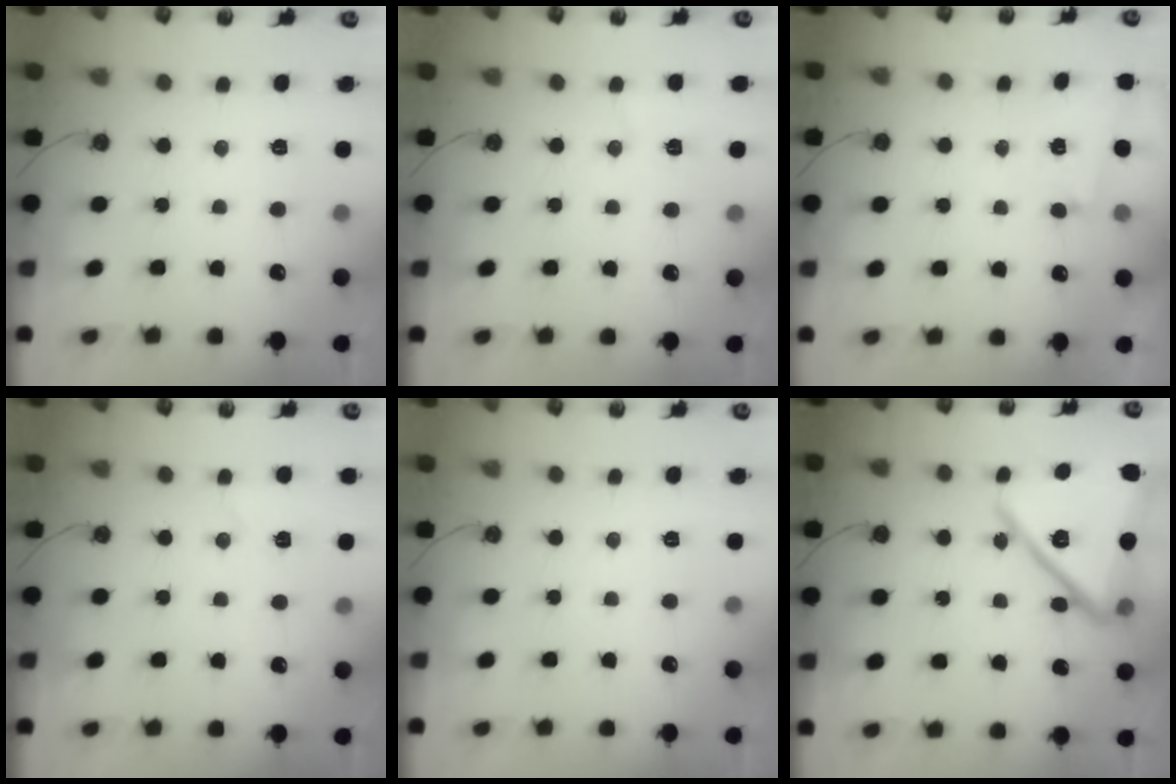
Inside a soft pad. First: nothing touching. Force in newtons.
{"total": 5.3, "press": 5.0, "slide": 1.8}
{"total": 1.5, "press": 1.4, "slide": 0.5}
{"total": 4.7, "press": 4.7, "slide": 0.3}
{"total": 0.0}
{"total": 20.5, "press": 19.7, "slide": 5.4}